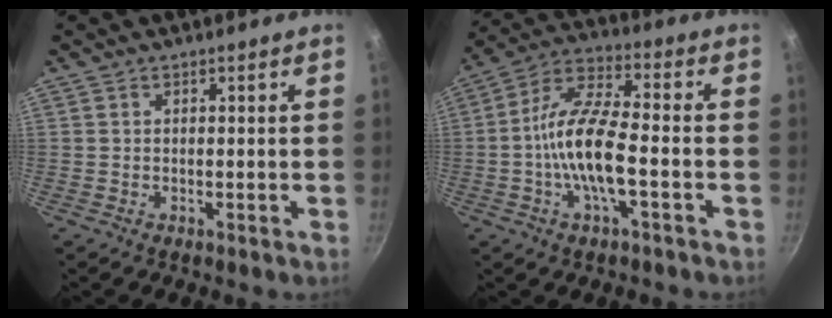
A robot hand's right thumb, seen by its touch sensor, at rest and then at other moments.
{"total": 13.4, "force": [-3.0, 4.6, 12.2], "torque": [-0.233, 0.036, -0.073]}